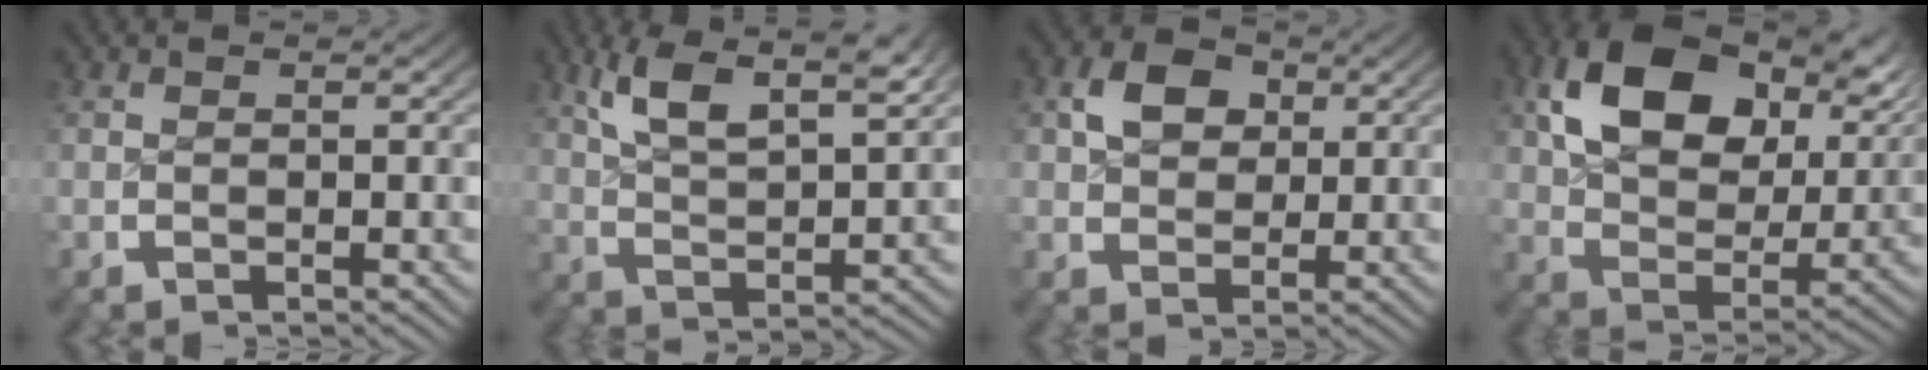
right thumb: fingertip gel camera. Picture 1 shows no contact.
{"total": 8.0, "force": [3.8, 4.0, 5.8], "torque": [-0.111, -0.004, 0.069]}
{"total": 5.0, "force": [1.6, 3.6, 3.1], "torque": [-0.051, -0.006, 0.032]}
{"total": 14.0, "force": [4.3, 8.5, 10.3], "torque": [-0.187, -0.017, 0.080]}